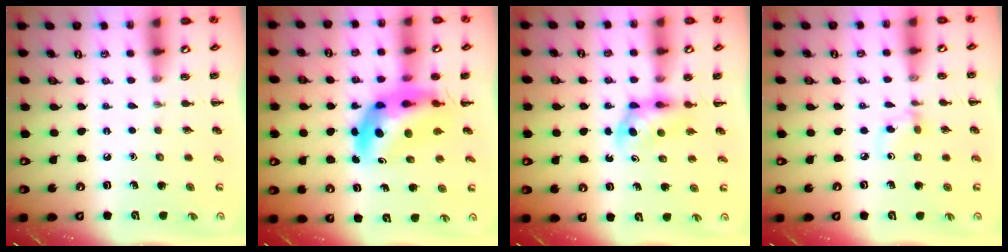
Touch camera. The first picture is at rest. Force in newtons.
{"total": 11.8, "press": 11.2, "slide": 3.7}
{"total": 3.8, "press": 3.7, "slide": 0.7}
{"total": 3.9, "press": 3.6, "slide": 1.5}